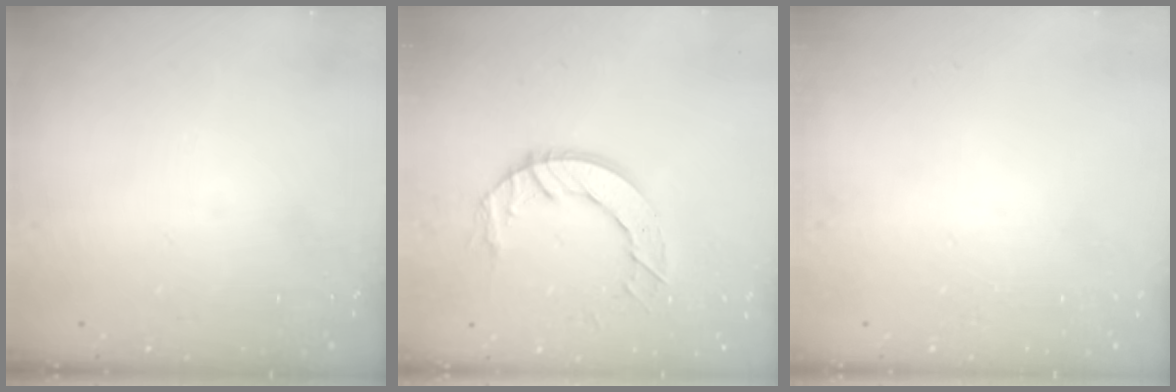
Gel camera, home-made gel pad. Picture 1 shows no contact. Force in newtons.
{"total": 9.1, "press": 9.1, "slide": 0.5}
{"total": 0.0}